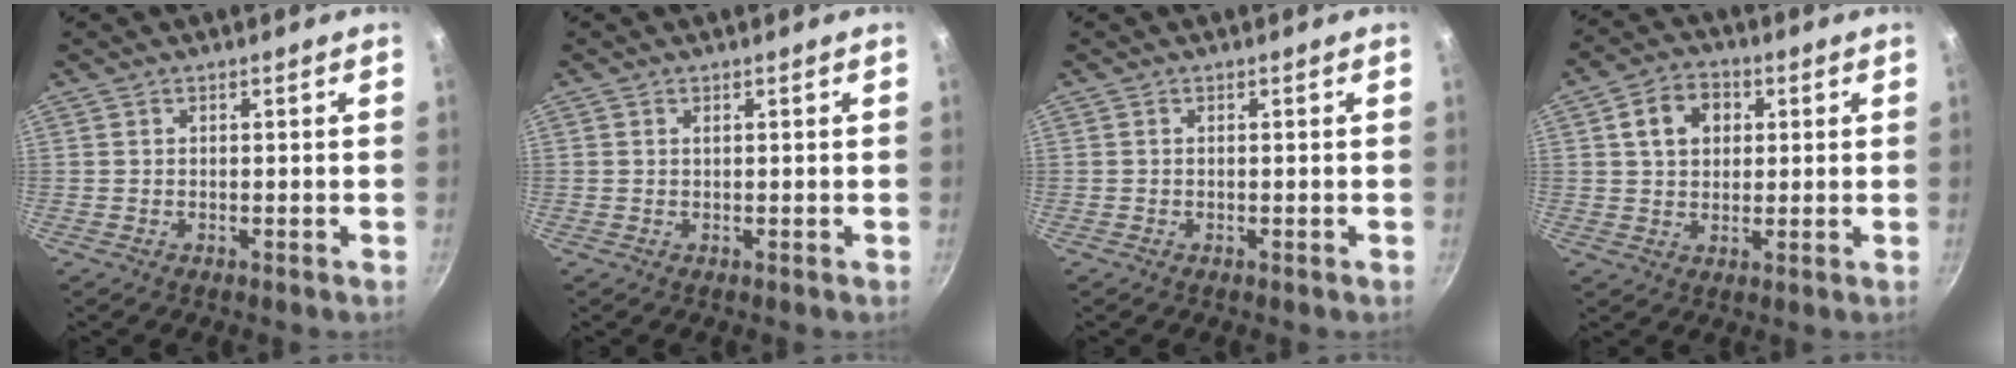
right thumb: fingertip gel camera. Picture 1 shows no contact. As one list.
[{"total": 0.0}, {"total": 0.0}, {"total": 8.1, "force": [2.3, 6.2, 4.6], "torque": [-0.054, 0.008, 0.032]}]